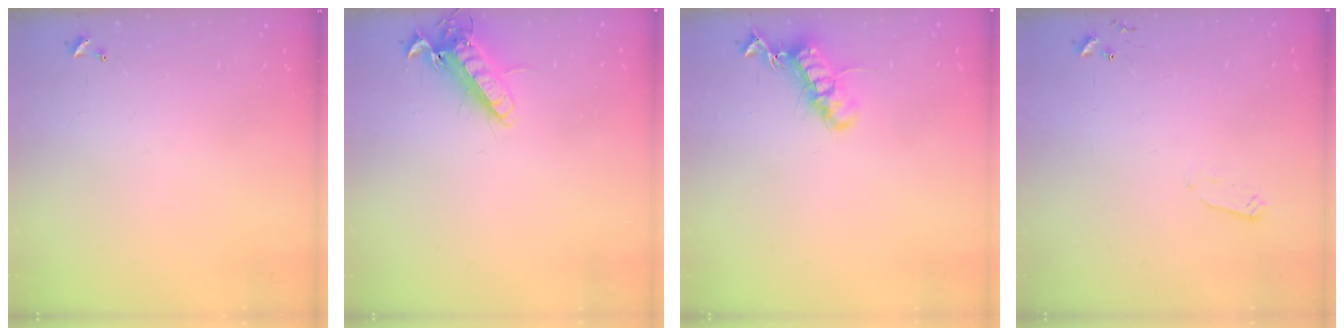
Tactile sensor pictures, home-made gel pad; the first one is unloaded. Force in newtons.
{"total": 13.3, "press": 13.2, "slide": 1.8}
{"total": 13.8, "press": 13.7, "slide": 1.3}
{"total": 2.4, "press": 2.4, "slide": 0.4}